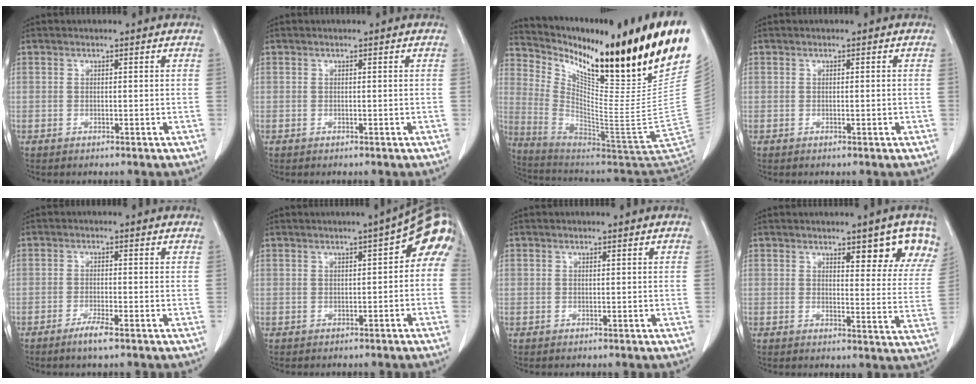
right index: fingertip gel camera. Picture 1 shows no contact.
{"total": 0.0}
{"total": 30.0, "force": [17.7, 1.2, 24.3], "torque": [-0.334, -0.025, 0.277]}
{"total": 0.6, "force": [-0.1, 0.1, 0.6], "torque": [-0.010, -0.001, 0.001]}
{"total": 2.9, "force": [-2.0, 0.0, 2.1], "torque": [-0.044, -0.005, -0.037]}
{"total": 7.3, "force": [1.6, 2.1, 6.8], "torque": [-0.082, 0.029, 0.012]}
{"total": 0.6, "force": [0.0, 0.6, -0.2], "torque": [0.011, 0.006, -0.002]}
{"total": 9.4, "force": [6.3, 2.5, 6.6], "torque": [-0.069, -0.008, 0.065]}